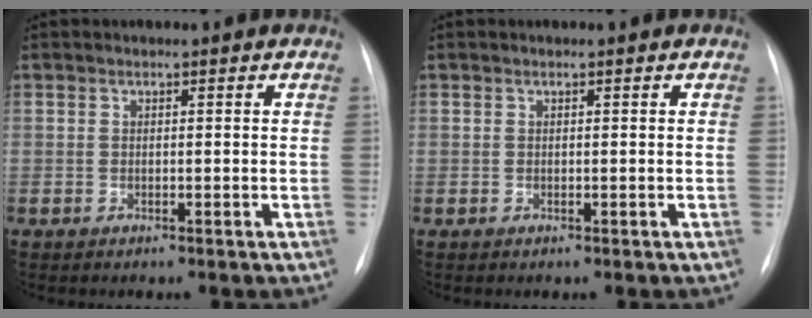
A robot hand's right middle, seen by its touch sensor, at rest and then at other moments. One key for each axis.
{"total": 0.0}